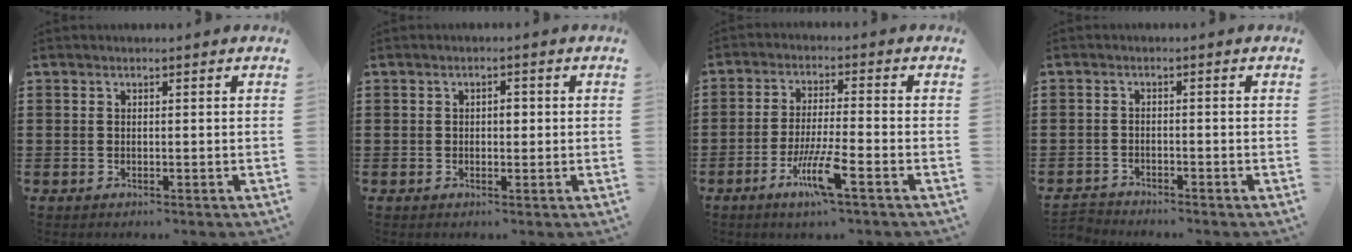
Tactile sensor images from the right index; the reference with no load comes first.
{"total": 1.6, "force": [0.1, 0.9, 1.4], "torque": [-0.027, 0.007, -0.001]}
{"total": 7.5, "force": [-3.9, 0.8, 6.4], "torque": [-0.127, -0.010, -0.072]}
{"total": 1.9, "force": [-1.8, 0.2, -0.2], "torque": [-0.005, 0.002, -0.041]}